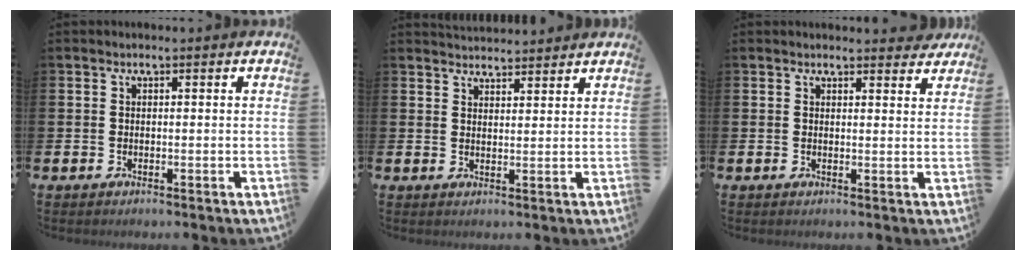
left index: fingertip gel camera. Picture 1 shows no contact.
{"total": 3.1, "force": [3.0, 0.5, -0.2], "torque": [-0.004, -0.016, 0.056]}
{"total": 2.2, "force": [2.2, 0.4, 0.0], "torque": [0.013, -0.016, 0.036]}